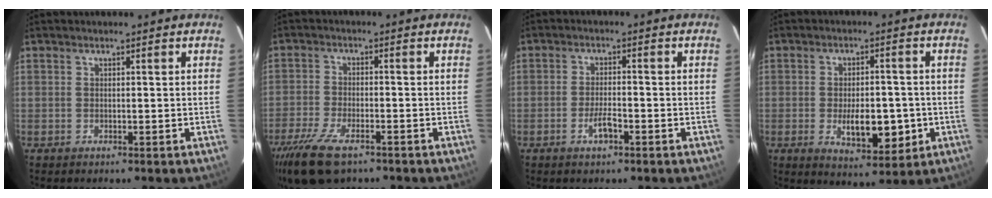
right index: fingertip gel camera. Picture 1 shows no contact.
{"total": 9.9, "force": [-7.0, 3.1, 6.3], "torque": [-0.118, -0.020, -0.117]}
{"total": 3.1, "force": [-1.6, 0.8, 2.6], "torque": [-0.051, 0.001, -0.029]}
{"total": 8.9, "force": [-2.0, 3.8, 7.8], "torque": [-0.122, -0.006, -0.021]}